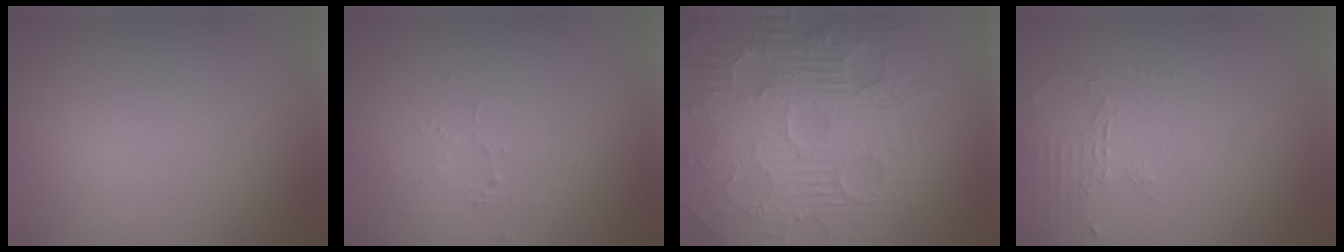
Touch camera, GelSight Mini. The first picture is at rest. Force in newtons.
{"total": 1.5, "press": 1.5, "slide": 0.2}
{"total": 11.6, "press": 7.5, "slide": 8.9}
{"total": 2.1, "press": 1.5, "slide": 1.5}